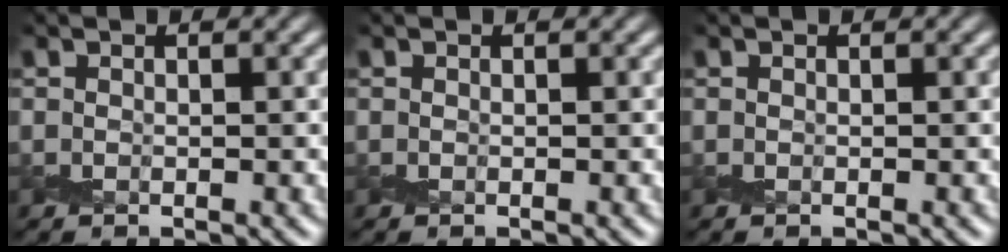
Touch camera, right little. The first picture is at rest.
{"total": 0.0}
{"total": 0.0}